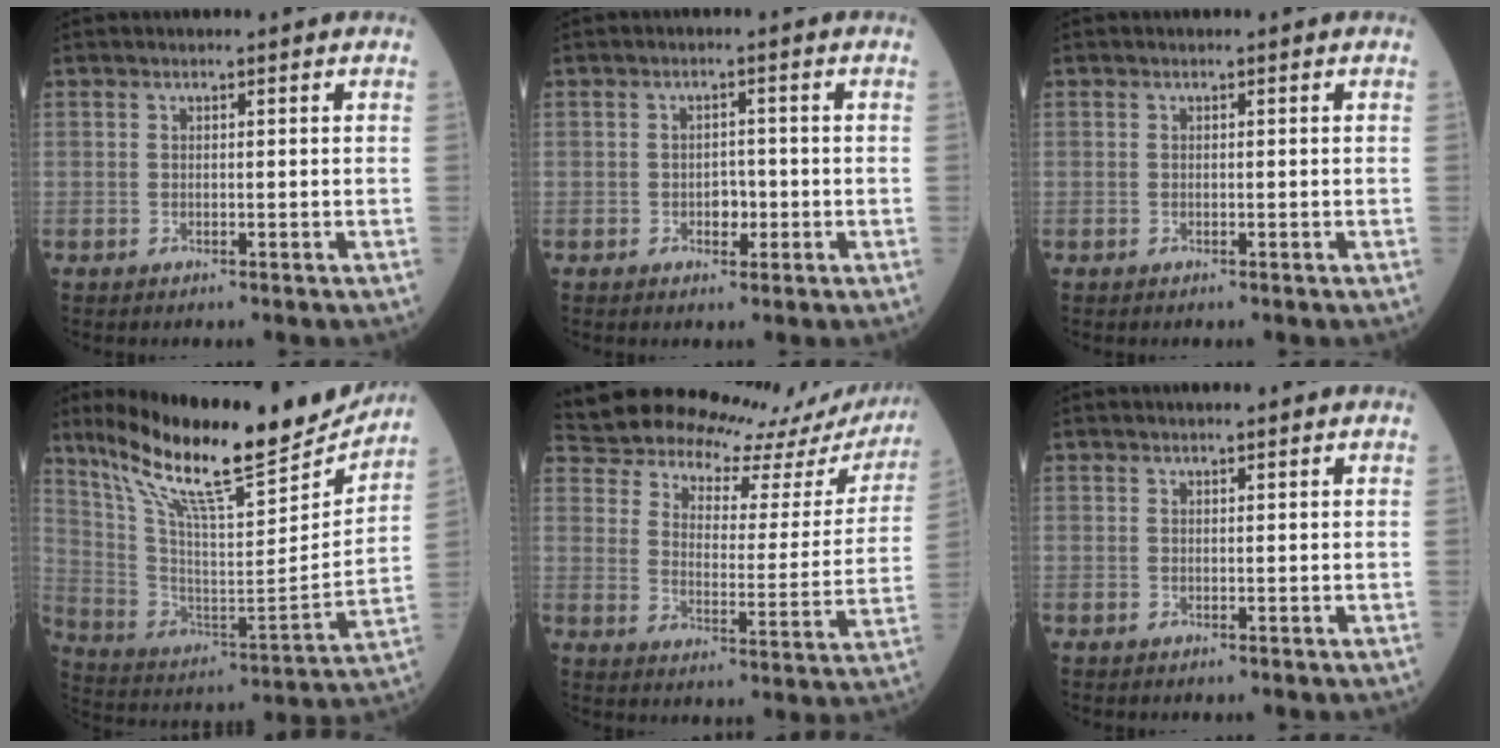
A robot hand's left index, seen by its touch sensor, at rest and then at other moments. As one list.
[{"total": 2.3, "force": [-0.7, 1.5, 1.5], "torque": [-0.018, 0.005, -0.010]}, {"total": 0.0}, {"total": 24.0, "force": [19.9, 3.4, 13.0], "torque": [-0.230, -0.026, 0.322]}, {"total": 26.0, "force": [23.8, 7.1, 7.5], "torque": [-0.132, -0.062, 0.299]}, {"total": 0.7, "force": [0.6, 0.1, 0.5], "torque": [-0.009, 0.003, 0.009]}]